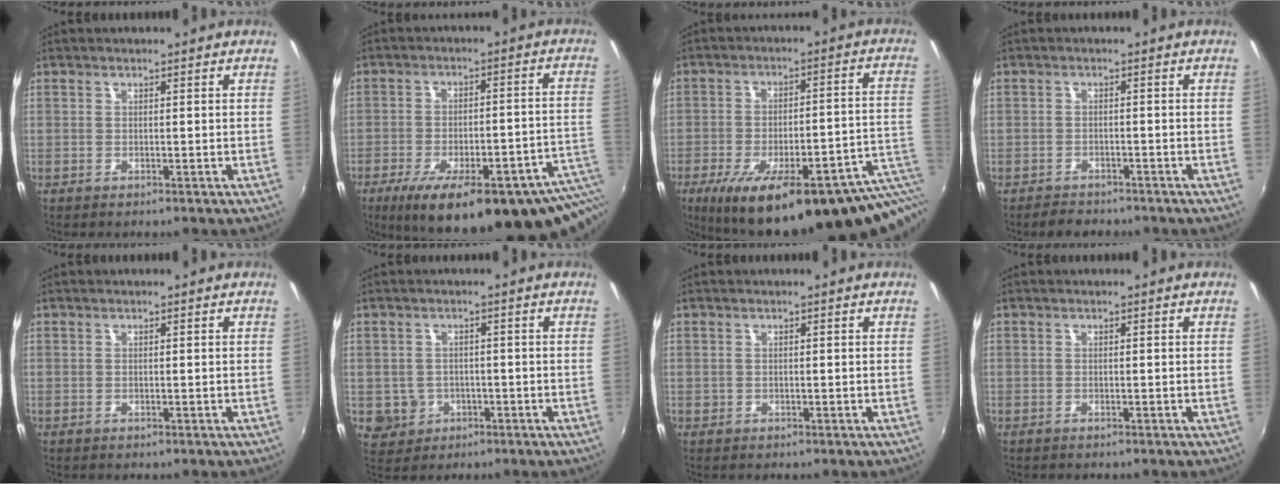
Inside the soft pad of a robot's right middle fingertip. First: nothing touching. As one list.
[{"total": 26.0, "force": [-16.2, 7.4, 19.0], "torque": [-0.266, -0.040, -0.206]}, {"total": 26.2, "force": [-15.1, 6.2, 20.5], "torque": [-0.288, -0.039, -0.198]}, {"total": 3.6, "force": [-3.2, 1.5, 0.8], "torque": [-0.028, 0.001, -0.050]}, {"total": 0.0}, {"total": 5.5, "force": [-1.3, 5.2, 1.2], "torque": [-0.039, 0.003, -0.008]}, {"total": 0.6, "force": [-0.2, 0.6, 0.1], "torque": [0.000, -0.003, -0.004]}, {"total": 0.0}]